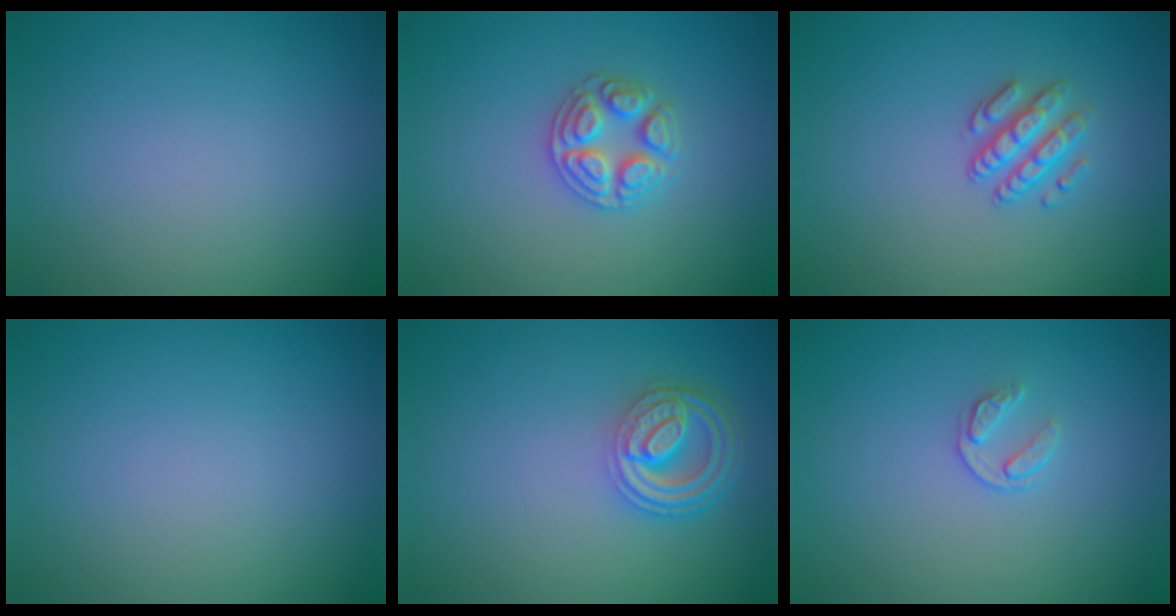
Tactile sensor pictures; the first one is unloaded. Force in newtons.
{"total": 2.5, "press": 2.5, "slide": 0.4}
{"total": 2.7, "press": 2.4, "slide": 1.2}
{"total": 0.0}
{"total": 4.6, "press": 3.6, "slide": 2.9}
{"total": 1.3, "press": 0.8, "slide": 1.1}